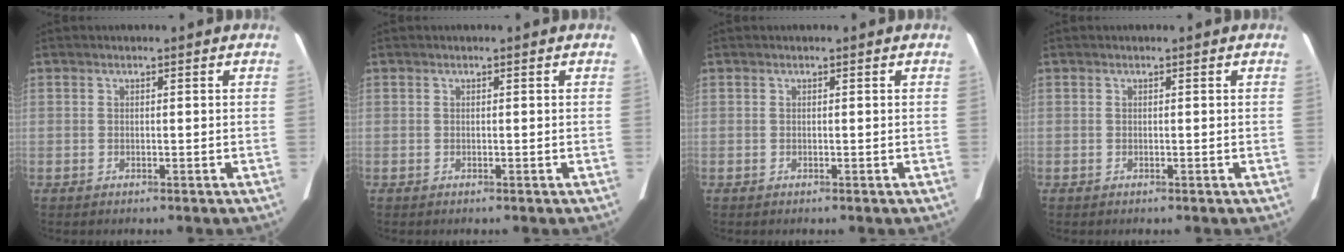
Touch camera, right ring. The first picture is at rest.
{"total": 0.0}
{"total": 0.0}
{"total": 0.0}